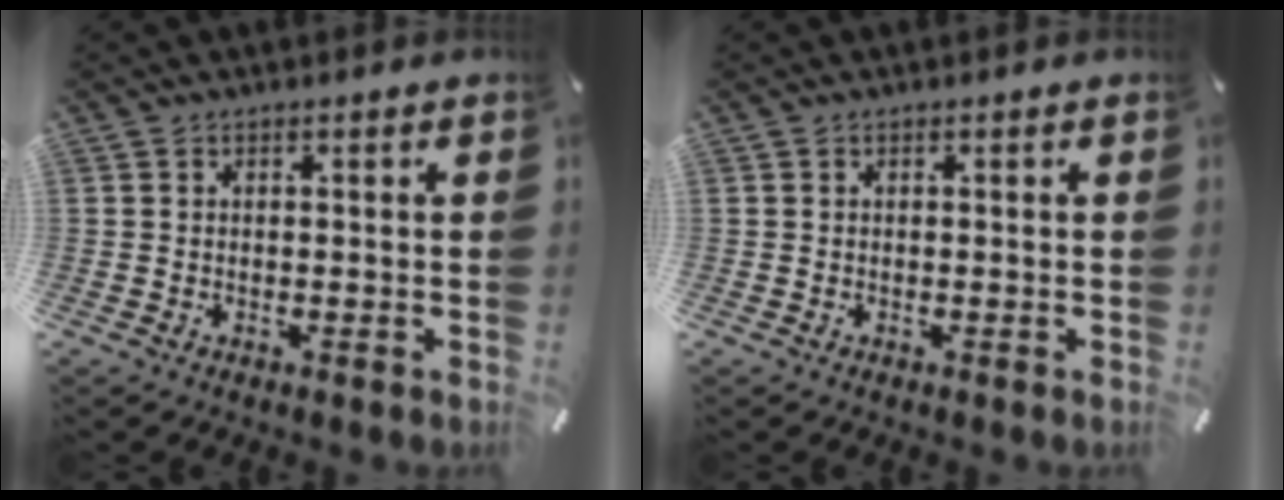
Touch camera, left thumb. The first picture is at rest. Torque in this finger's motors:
{"motor_torque": [0.00, 0.00, 0.00, 0.00, 0.00]}